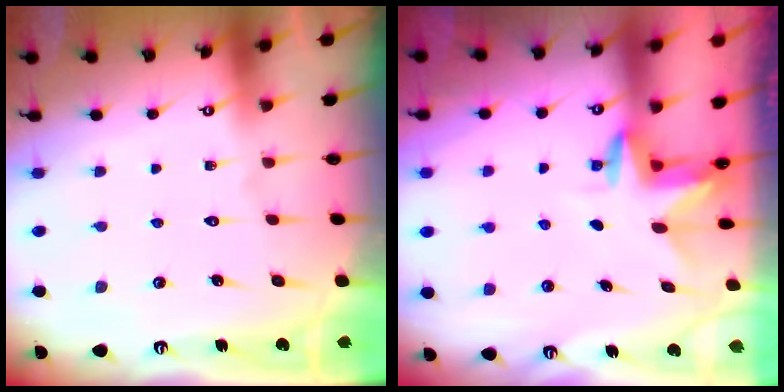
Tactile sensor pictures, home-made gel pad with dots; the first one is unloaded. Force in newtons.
{"total": 3.4, "press": 3.3, "slide": 0.3}